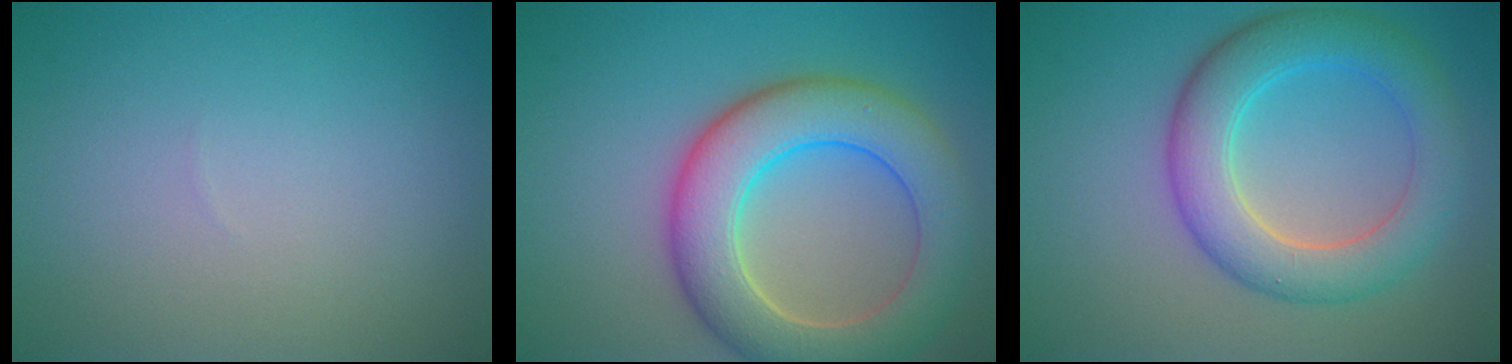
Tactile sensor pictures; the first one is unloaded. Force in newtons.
{"total": 8.5, "press": 8.5, "slide": 0.4}
{"total": 6.4, "press": 6.4, "slide": 0.0}